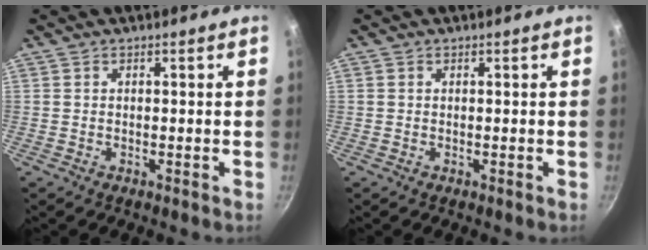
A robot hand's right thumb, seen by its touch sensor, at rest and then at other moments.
{"total": 0.0}